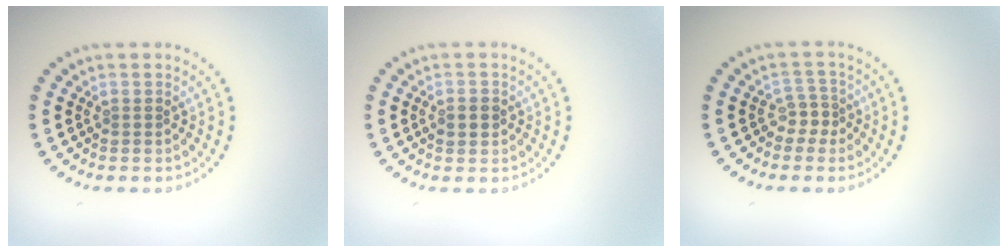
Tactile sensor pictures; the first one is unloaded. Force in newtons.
{"total": 2.0, "press": 2.0, "slide": 0.1}
{"total": 1.8, "press": 1.3, "slide": 1.3}